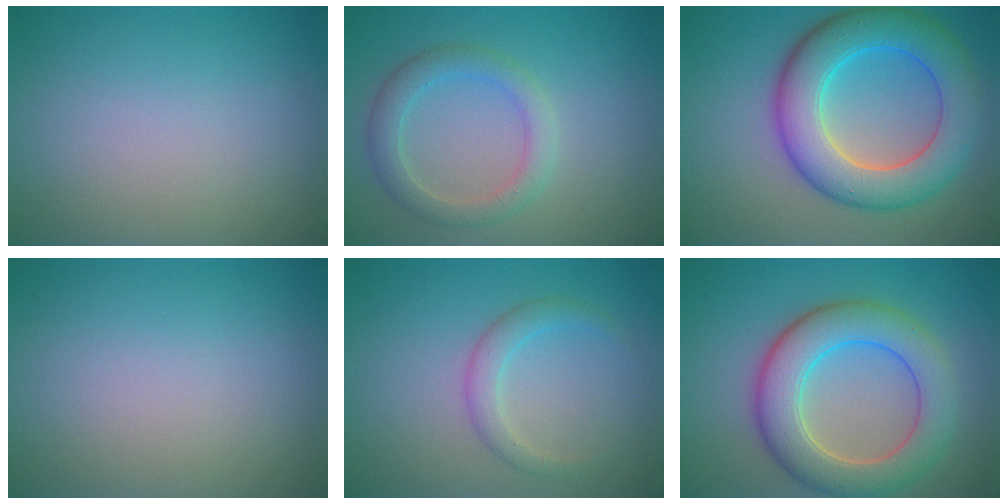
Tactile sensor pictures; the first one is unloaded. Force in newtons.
{"total": 3.0, "press": 3.0, "slide": 0.1}
{"total": 9.1, "press": 9.1, "slide": 0.2}
{"total": 0.0}
{"total": 2.1, "press": 2.1, "slide": 0.1}
{"total": 7.6, "press": 7.6, "slide": 0.4}